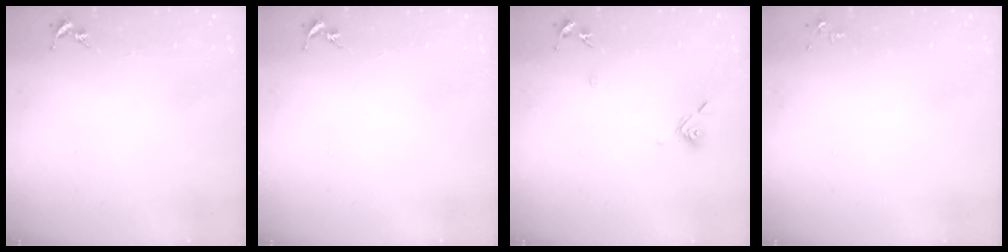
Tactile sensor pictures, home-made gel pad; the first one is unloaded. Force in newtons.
{"total": 0.0}
{"total": 7.5, "press": 7.3, "slide": 1.6}
{"total": 3.5, "press": 3.4, "slide": 0.5}